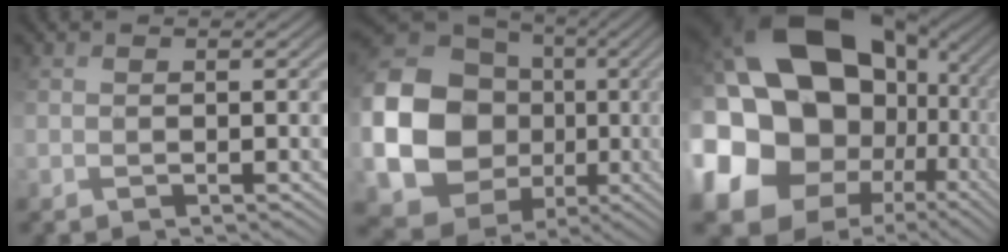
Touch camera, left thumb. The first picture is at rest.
{"total": 19.6, "force": [-0.5, 17.2, 9.3], "torque": [-0.251, -0.023, -0.005]}
{"total": 21.5, "force": [1.9, 16.9, 13.2], "torque": [-0.322, 0.004, 0.050]}